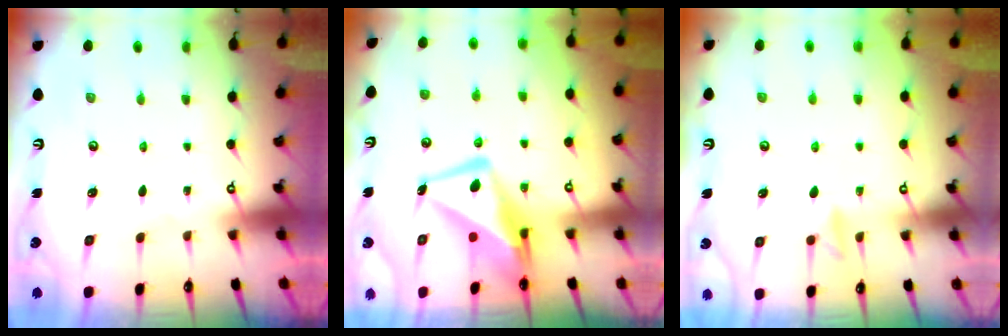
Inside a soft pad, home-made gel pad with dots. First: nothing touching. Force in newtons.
{"total": 11.9, "press": 11.8, "slide": 1.4}
{"total": 8.4, "press": 8.3, "slide": 1.7}